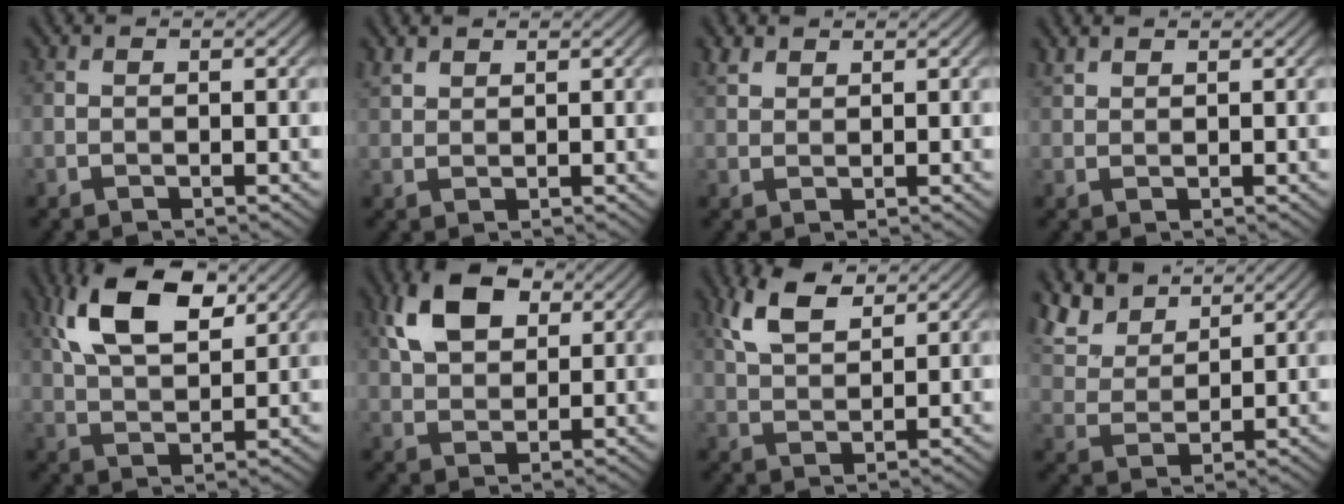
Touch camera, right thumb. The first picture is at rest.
{"total": 2.0, "force": [1.7, 0.9, 0.7], "torque": [-0.019, 0.004, 0.040]}
{"total": 2.1, "force": [1.7, 1.0, 0.7], "torque": [-0.021, 0.006, 0.038]}
{"total": 1.5, "force": [1.3, 0.4, 0.4], "torque": [-0.015, 0.004, 0.033]}
{"total": 11.1, "force": [5.4, 5.1, 8.3], "torque": [-0.176, 0.014, 0.101]}
{"total": 8.4, "force": [3.6, 5.0, 5.7], "torque": [-0.126, 0.013, 0.063]}
{"total": 6.2, "force": [3.7, 2.6, 4.3], "torque": [-0.101, 0.008, 0.076]}
{"total": 7.8, "force": [6.1, 3.1, 3.7], "torque": [-0.099, 0.015, 0.117]}